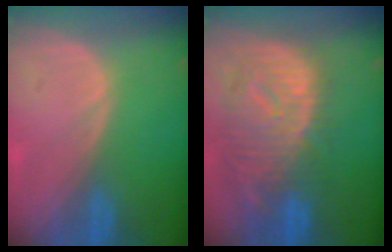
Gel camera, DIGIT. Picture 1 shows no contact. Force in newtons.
{"total": 12.5, "press": 10.9, "slide": 6.2}